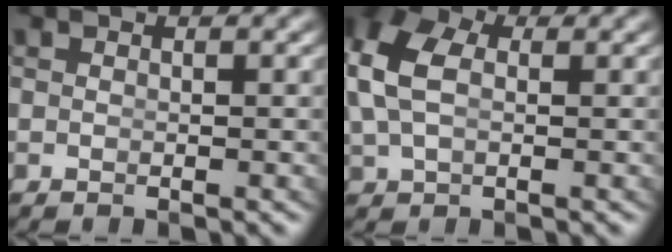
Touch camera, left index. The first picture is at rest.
{"total": 5.3, "force": [1.1, 3.6, 3.7], "torque": [-0.102, -0.007, 0.027]}